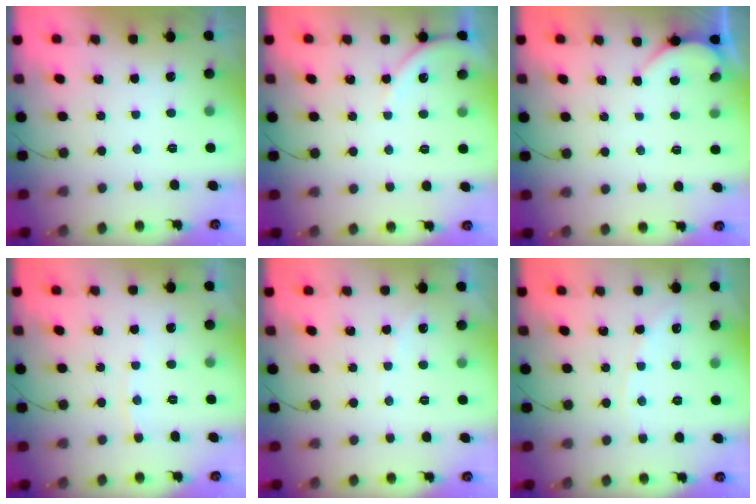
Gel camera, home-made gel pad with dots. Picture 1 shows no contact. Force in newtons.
{"total": 4.9, "press": 4.8, "slide": 0.6}
{"total": 1.9, "press": 1.9, "slide": 0.1}
{"total": 3.3, "press": 3.3, "slide": 0.3}
{"total": 2.8, "press": 2.8, "slide": 0.5}
{"total": 2.6, "press": 2.6, "slide": 0.4}